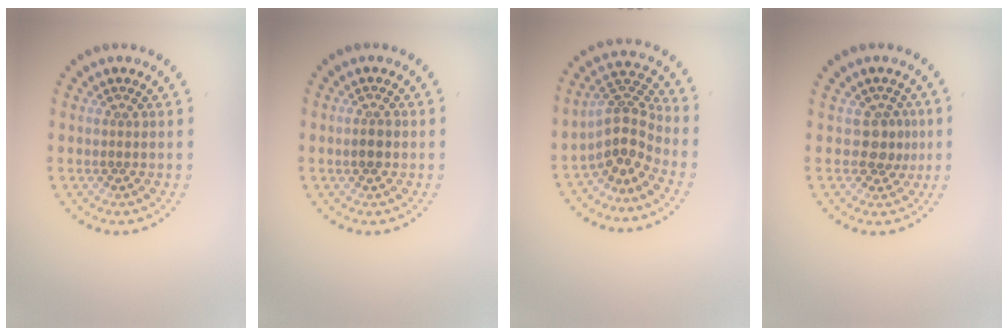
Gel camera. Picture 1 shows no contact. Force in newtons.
{"total": 1.2, "press": 1.2, "slide": 0.0}
{"total": 4.0, "press": 3.0, "slide": 2.7}
{"total": 2.1, "press": 1.7, "slide": 1.2}